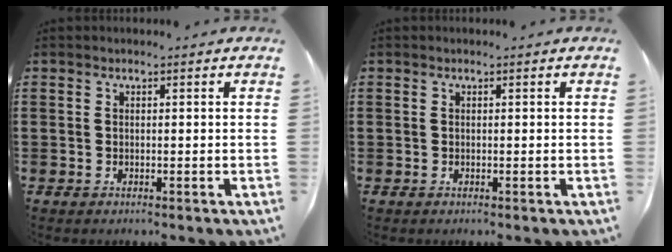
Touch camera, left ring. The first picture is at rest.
{"total": 0.0}